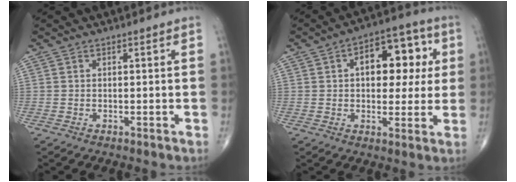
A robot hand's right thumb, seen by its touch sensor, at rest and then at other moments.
{"total": 13.6, "force": [2.8, 8.0, 10.7], "torque": [-0.099, 0.019, 0.034]}